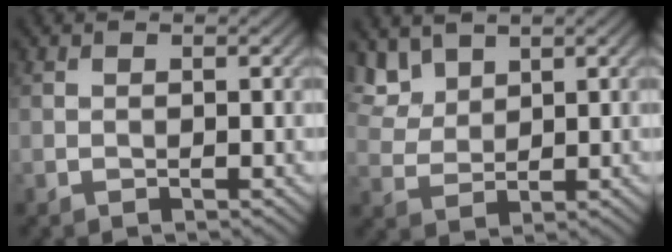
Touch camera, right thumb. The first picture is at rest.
{"total": 4.4, "force": [3.2, 2.3, 1.8], "torque": [-0.057, -0.007, 0.078]}